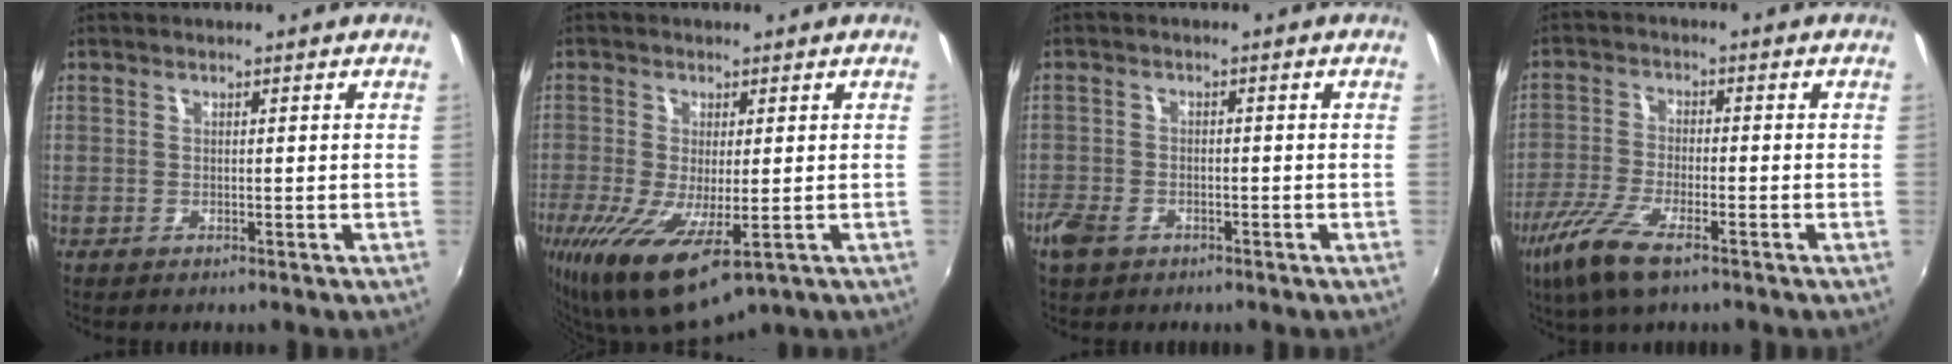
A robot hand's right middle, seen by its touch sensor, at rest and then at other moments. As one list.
[{"total": 11.8, "force": [-4.7, 4.3, 9.8], "torque": [-0.205, -0.048, -0.077]}, {"total": 4.7, "force": [-3.1, 2.6, 2.3], "torque": [-0.060, -0.009, -0.062]}, {"total": 9.7, "force": [-6.1, 2.8, 7.0], "torque": [-0.165, -0.024, -0.120]}]